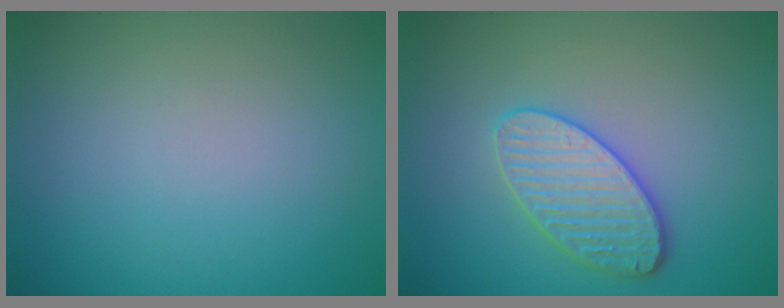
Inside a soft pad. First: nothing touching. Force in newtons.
{"total": 3.6, "press": 3.5, "slide": 1.1}